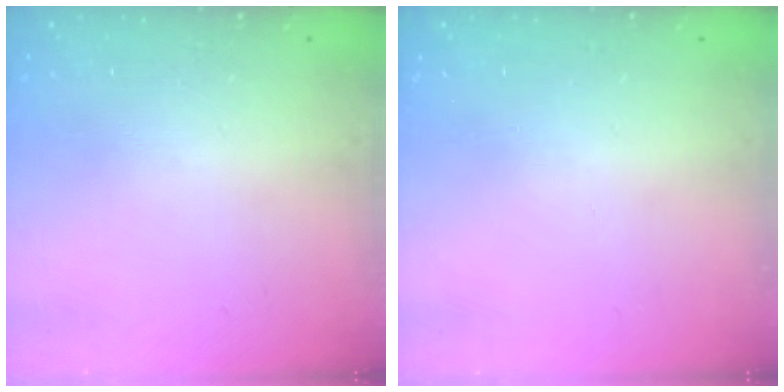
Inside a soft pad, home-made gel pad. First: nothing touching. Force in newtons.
{"total": 0.0}